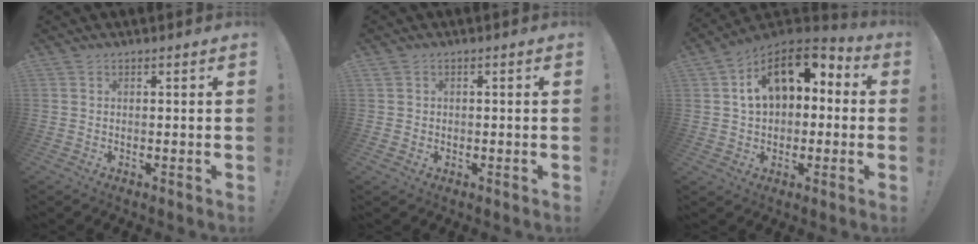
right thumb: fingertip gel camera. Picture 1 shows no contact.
{"total": 1.6, "force": [0.3, 1.5, 0.3], "torque": [0.002, -0.002, 0.003]}
{"total": 14.9, "force": [5.1, 9.5, 10.3], "torque": [-0.151, -0.012, 0.091]}